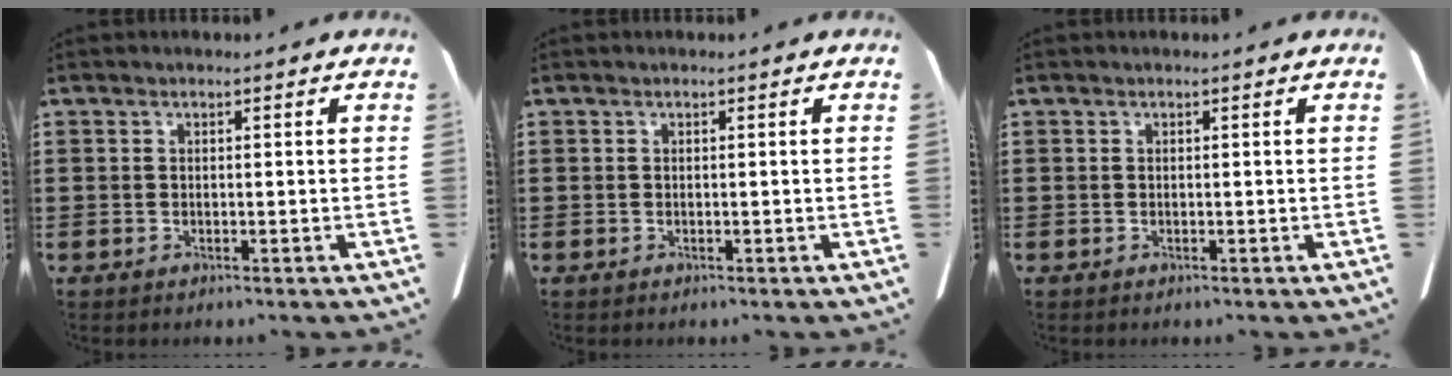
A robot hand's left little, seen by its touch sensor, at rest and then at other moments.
{"total": 0.0}
{"total": 0.0}